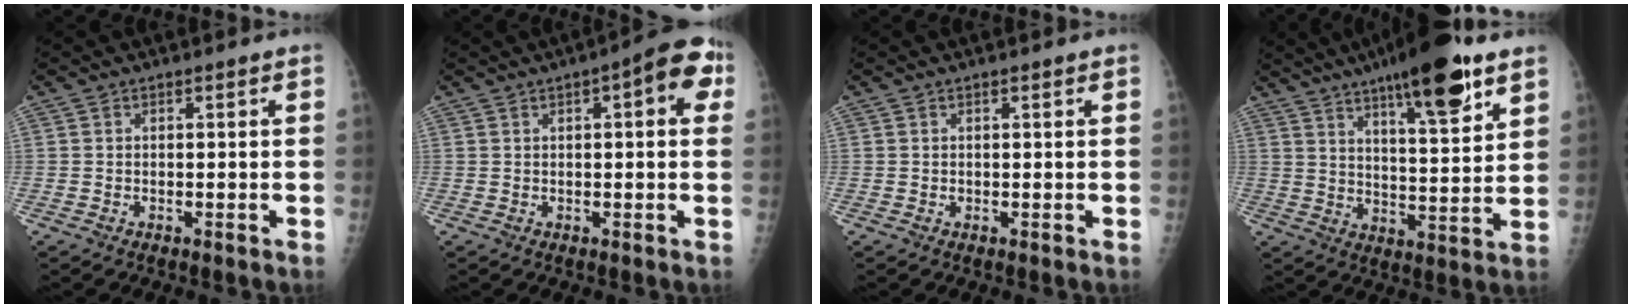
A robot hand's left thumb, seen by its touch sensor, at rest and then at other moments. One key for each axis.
{"total": 8.7, "fx": 2.7, "fy": 2.9, "fz": 7.7, "tx": -0.084, "ty": 0.015, "tz": 0.026}
{"total": 0.6, "fx": 0.2, "fy": 0.3, "fz": 0.4, "tx": -0.001, "ty": 0.001, "tz": 0.005}
{"total": 18.2, "fx": 11.1, "fy": 4.5, "fz": 13.8, "tx": -0.188, "ty": -0.045, "tz": 0.172}